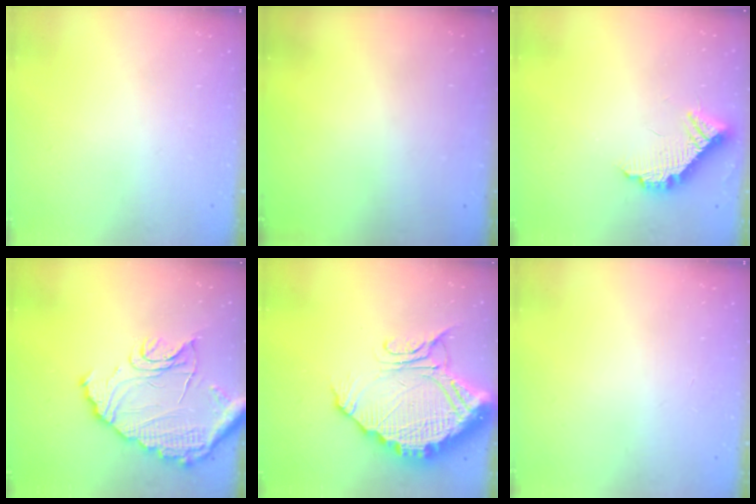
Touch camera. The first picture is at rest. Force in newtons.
{"total": 3.0, "press": 3.0, "slide": 0.1}
{"total": 10.4, "press": 10.4, "slide": 0.3}
{"total": 17.4, "press": 17.3, "slide": 1.3}
{"total": 19.5, "press": 19.4, "slide": 2.3}
{"total": 0.0}